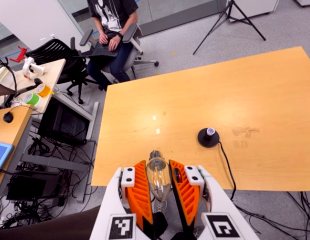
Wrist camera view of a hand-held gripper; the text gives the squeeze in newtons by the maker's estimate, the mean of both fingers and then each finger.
{"total": 8.6, "left": 8.0, "right": 9.3}